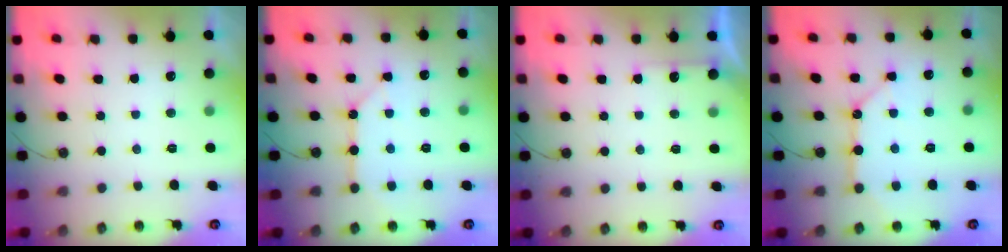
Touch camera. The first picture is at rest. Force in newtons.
{"total": 10.8, "press": 10.7, "slide": 1.1}
{"total": 3.0, "press": 3.0, "slide": 0.5}
{"total": 11.4, "press": 11.4, "slide": 0.9}